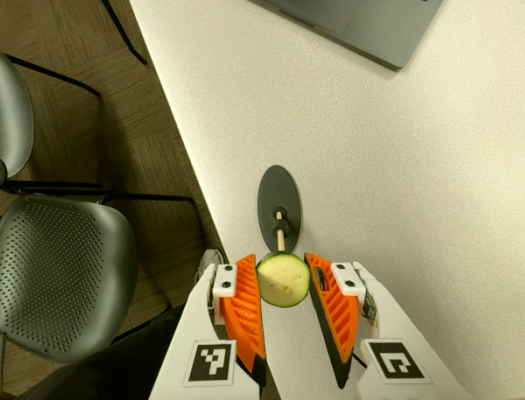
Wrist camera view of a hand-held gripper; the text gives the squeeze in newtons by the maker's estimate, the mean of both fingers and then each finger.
{"total": 8.3, "left": 7.9, "right": 8.7}